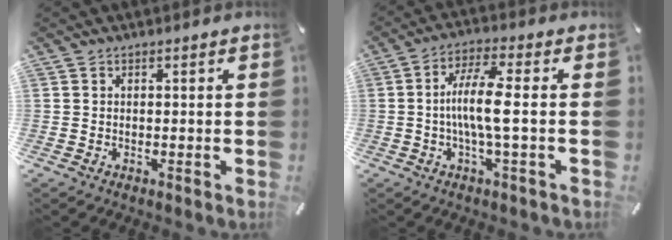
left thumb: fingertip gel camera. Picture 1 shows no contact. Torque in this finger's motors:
{"motor_torque": [0.35, 1.15, 0.74, -0.21, 0.44]}